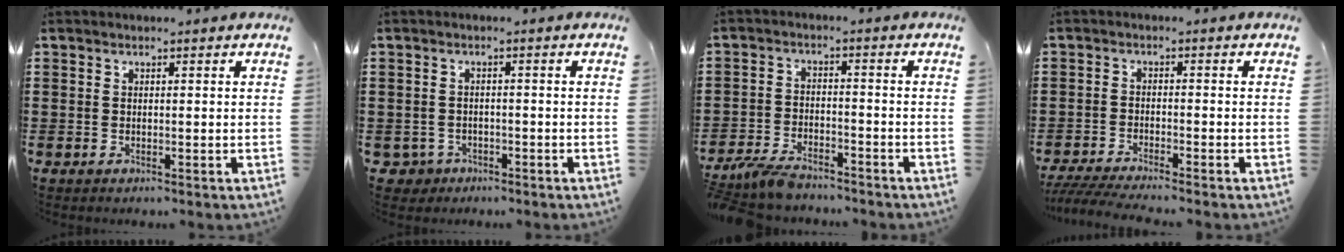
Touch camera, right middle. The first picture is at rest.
{"total": 1.9, "force": [-1.5, 1.1, 0.1], "torque": [-0.011, -0.002, -0.034]}
{"total": 4.9, "force": [-4.5, 1.1, 1.5], "torque": [-0.048, -0.001, -0.094]}
{"total": 3.7, "force": [-3.4, -0.1, 1.4], "torque": [-0.039, -0.015, -0.071]}